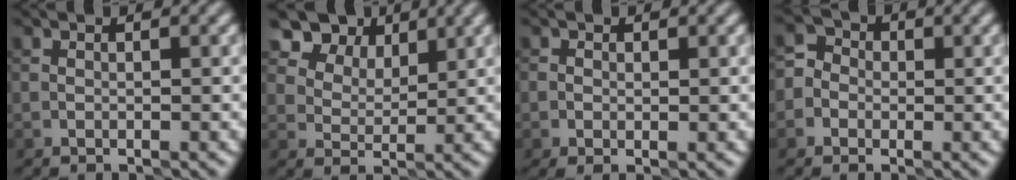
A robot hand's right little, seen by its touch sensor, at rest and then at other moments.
{"total": 6.3, "force": [4.7, 3.4, 2.4], "torque": [-0.041, -0.010, 0.105]}
{"total": 1.1, "force": [-0.1, 0.7, 0.9], "torque": [-0.013, 0.002, 0.001]}
{"total": 2.5, "force": [-0.4, 2.3, 0.7], "torque": [0.007, 0.014, -0.017]}